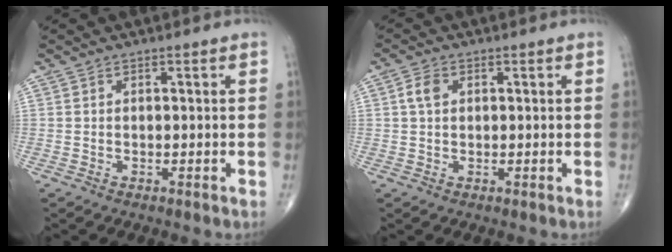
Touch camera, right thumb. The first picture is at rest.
{"total": 3.0, "force": [0.7, 2.1, 2.0], "torque": [-0.039, 0.005, 0.012]}